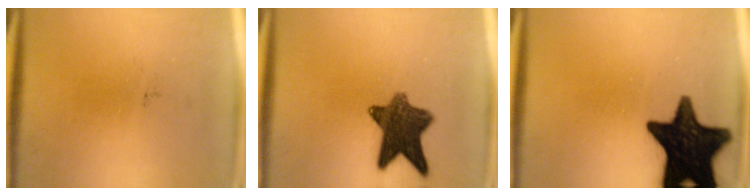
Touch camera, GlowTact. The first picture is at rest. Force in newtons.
{"total": 10.2}
{"total": 17.8}